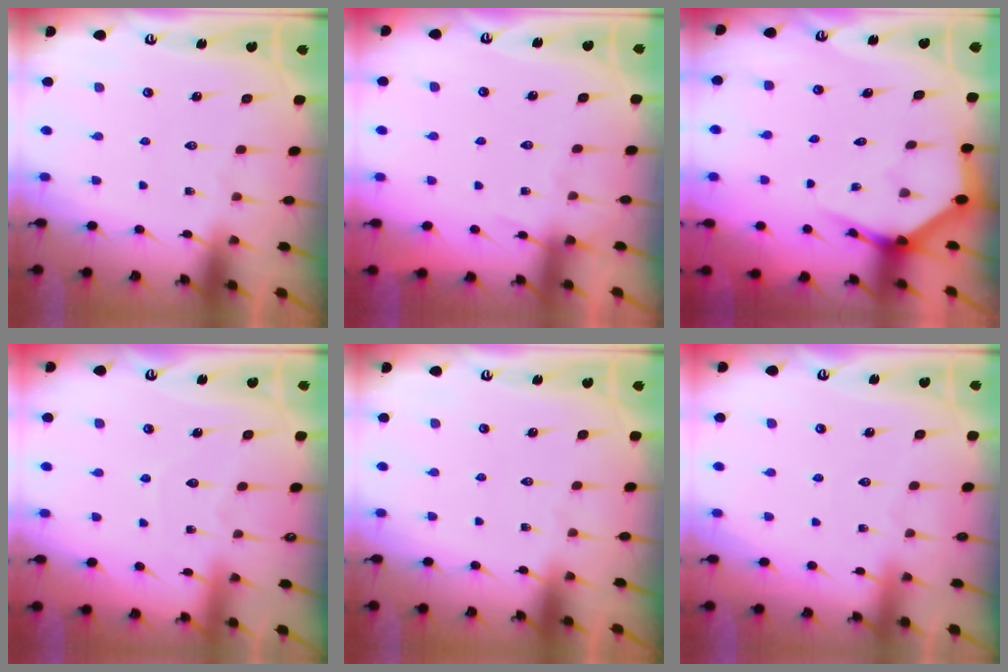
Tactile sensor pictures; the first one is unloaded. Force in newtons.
{"total": 3.8, "press": 3.7, "slide": 0.6}
{"total": 4.0, "press": 4.0, "slide": 0.2}
{"total": 5.1, "press": 5.0, "slide": 0.5}
{"total": 0.0}
{"total": 1.8, "press": 1.7, "slide": 0.2}